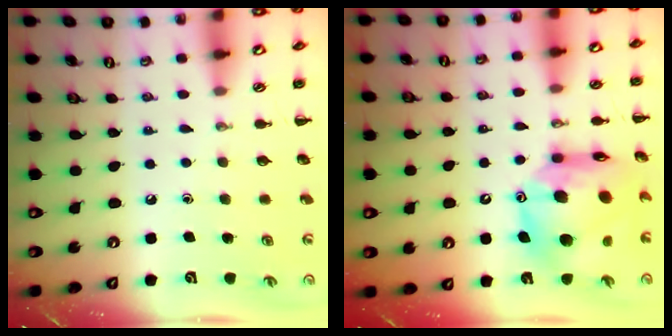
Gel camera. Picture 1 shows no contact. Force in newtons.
{"total": 15.1, "press": 14.4, "slide": 4.5}